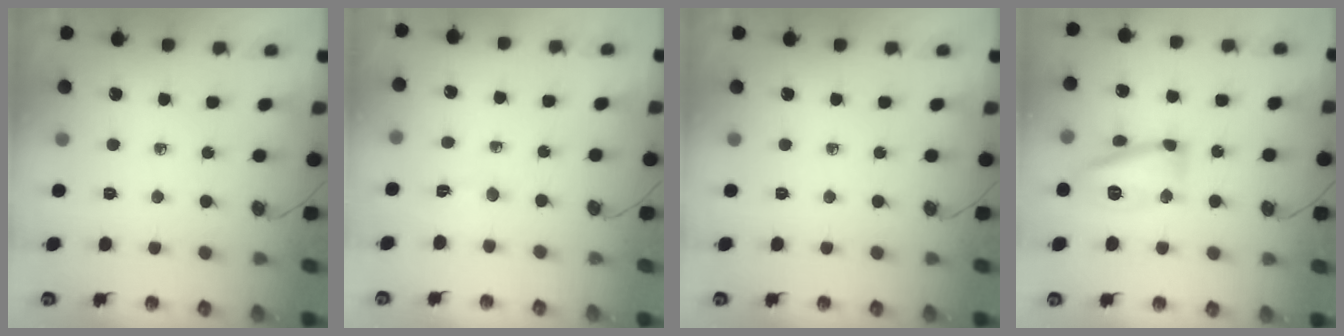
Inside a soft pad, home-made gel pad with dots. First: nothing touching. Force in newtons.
{"total": 2.6, "press": 2.6, "slide": 0.6}
{"total": 0.0}
{"total": 13.7, "press": 13.7, "slide": 1.1}